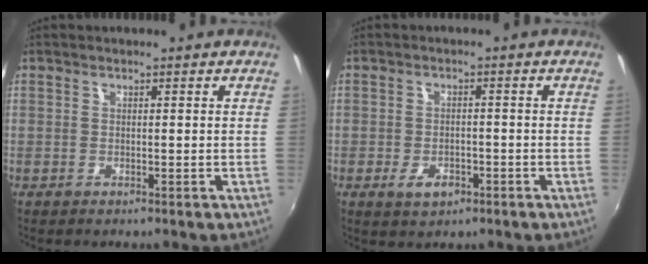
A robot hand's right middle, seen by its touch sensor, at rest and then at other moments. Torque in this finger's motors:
{"motor_torque": [0.53, -0.45, 0.07, 0.01]}